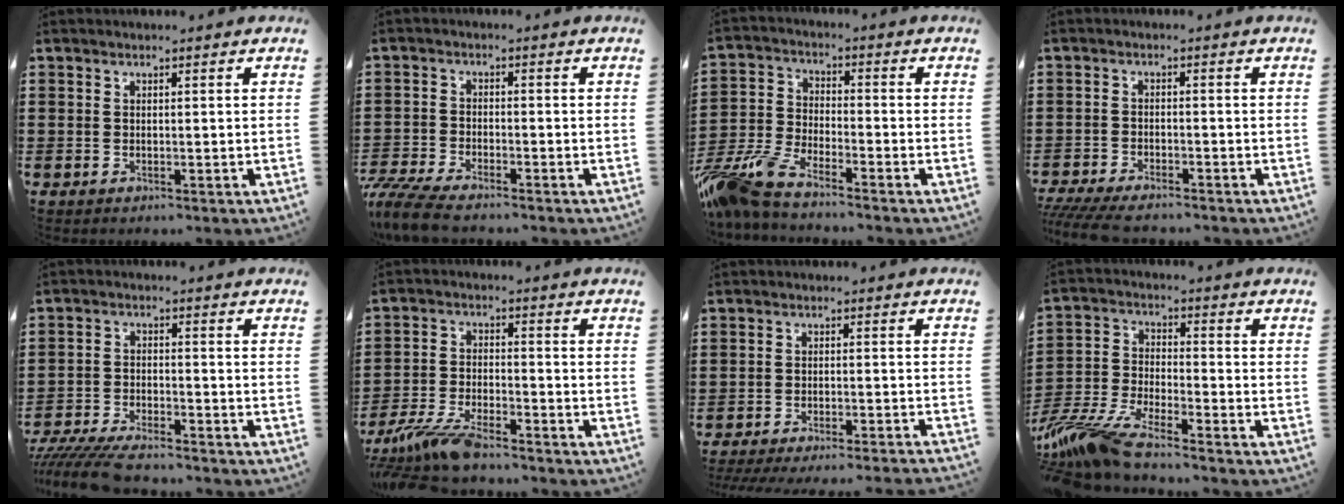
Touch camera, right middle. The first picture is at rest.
{"total": 5.3, "force": [-4.9, 0.6, 2.1], "torque": [-0.068, -0.014, -0.102]}
{"total": 8.3, "force": [-7.3, 1.2, 3.7], "torque": [-0.112, -0.010, -0.153]}
{"total": 3.6, "force": [-3.3, 0.4, 1.4], "torque": [-0.037, -0.007, -0.069]}
{"total": 5.9, "force": [-5.5, 0.6, 1.8], "torque": [-0.054, -0.008, -0.112]}
{"total": 7.3, "force": [-6.3, 1.3, 3.5], "torque": [-0.085, -0.002, -0.124]}
{"total": 3.2, "force": [-3.1, -0.4, 0.8], "torque": [-0.015, -0.004, -0.063]}
{"total": 9.6, "force": [-8.7, 0.7, 4.0], "torque": [-0.104, -0.006, -0.179]}